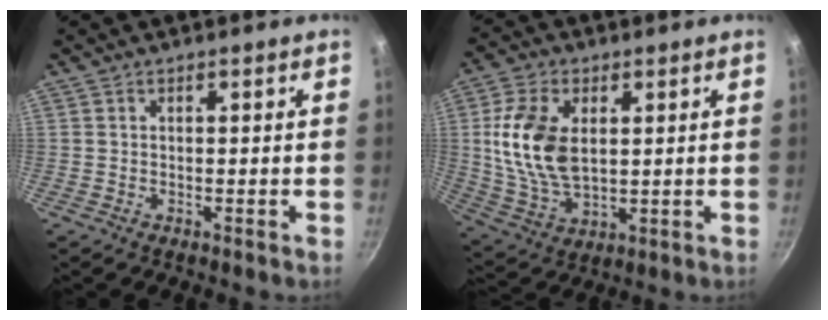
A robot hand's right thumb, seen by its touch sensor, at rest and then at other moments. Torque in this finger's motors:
{"motor_torque": [1.07, 1.93, 1.64, 0.02, 0.14]}